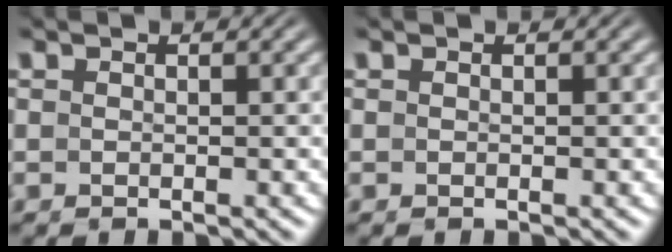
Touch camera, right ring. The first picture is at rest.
{"total": 0.0}